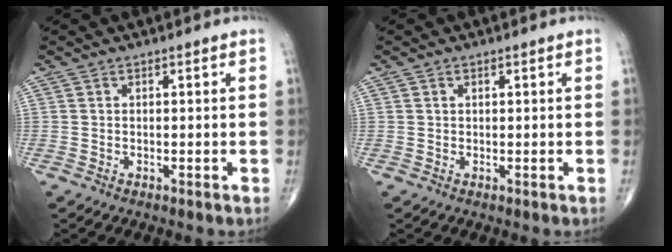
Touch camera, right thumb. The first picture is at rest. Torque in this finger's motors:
{"motor_torque": [-0.53, 0.21, 0.06, 0.11, 0.02]}